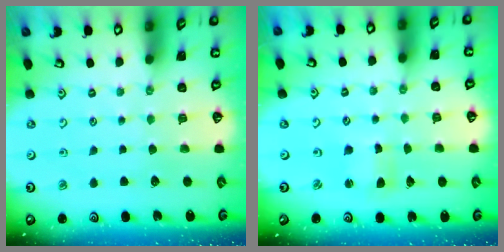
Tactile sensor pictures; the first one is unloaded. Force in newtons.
{"total": 2.9, "press": 2.9, "slide": 0.3}